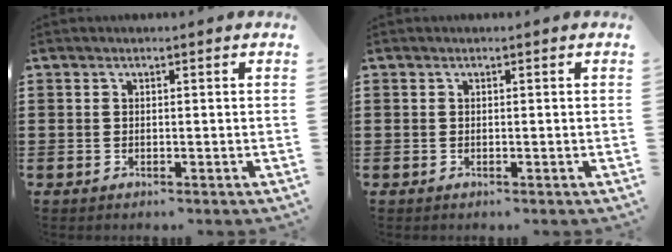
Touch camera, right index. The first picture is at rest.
{"total": 0.0}